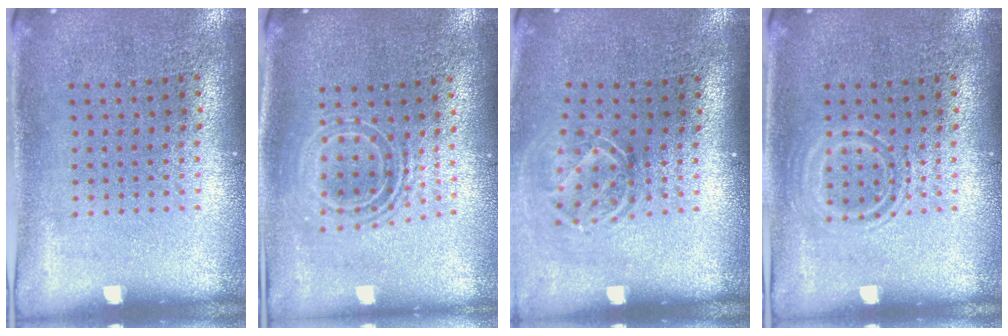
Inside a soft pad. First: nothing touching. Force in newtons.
{"total": 1.7, "press": 1.2, "slide": 1.1}
{"total": 1.7, "press": 1.1, "slide": 1.3}
{"total": 1.7, "press": 1.7, "slide": 0.2}